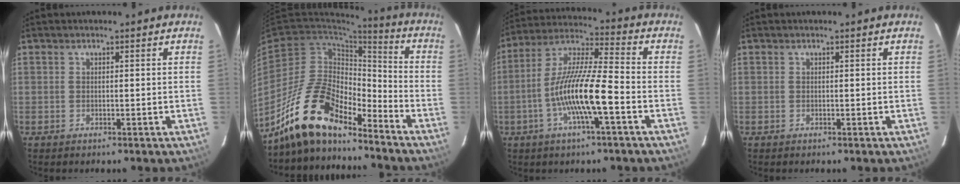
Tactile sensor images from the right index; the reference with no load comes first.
{"total": 16.4, "force": [-13.4, 5.3, 7.8], "torque": [-0.156, 0.006, -0.252]}
{"total": 13.6, "force": [-4.6, 1.4, 12.7], "torque": [-0.249, 0.004, -0.093]}
{"total": 0.0}